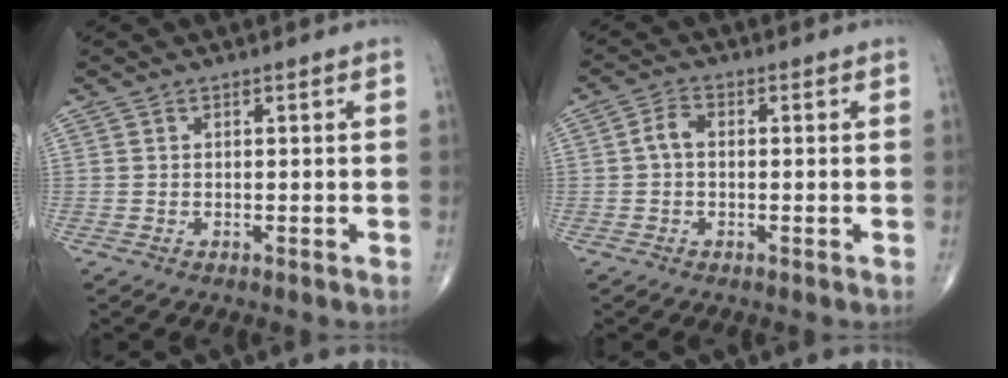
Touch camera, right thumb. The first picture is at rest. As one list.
[{"total": 2.8, "force": [-0.2, 1.8, 2.2], "torque": [-0.043, 0.011, -0.011]}]